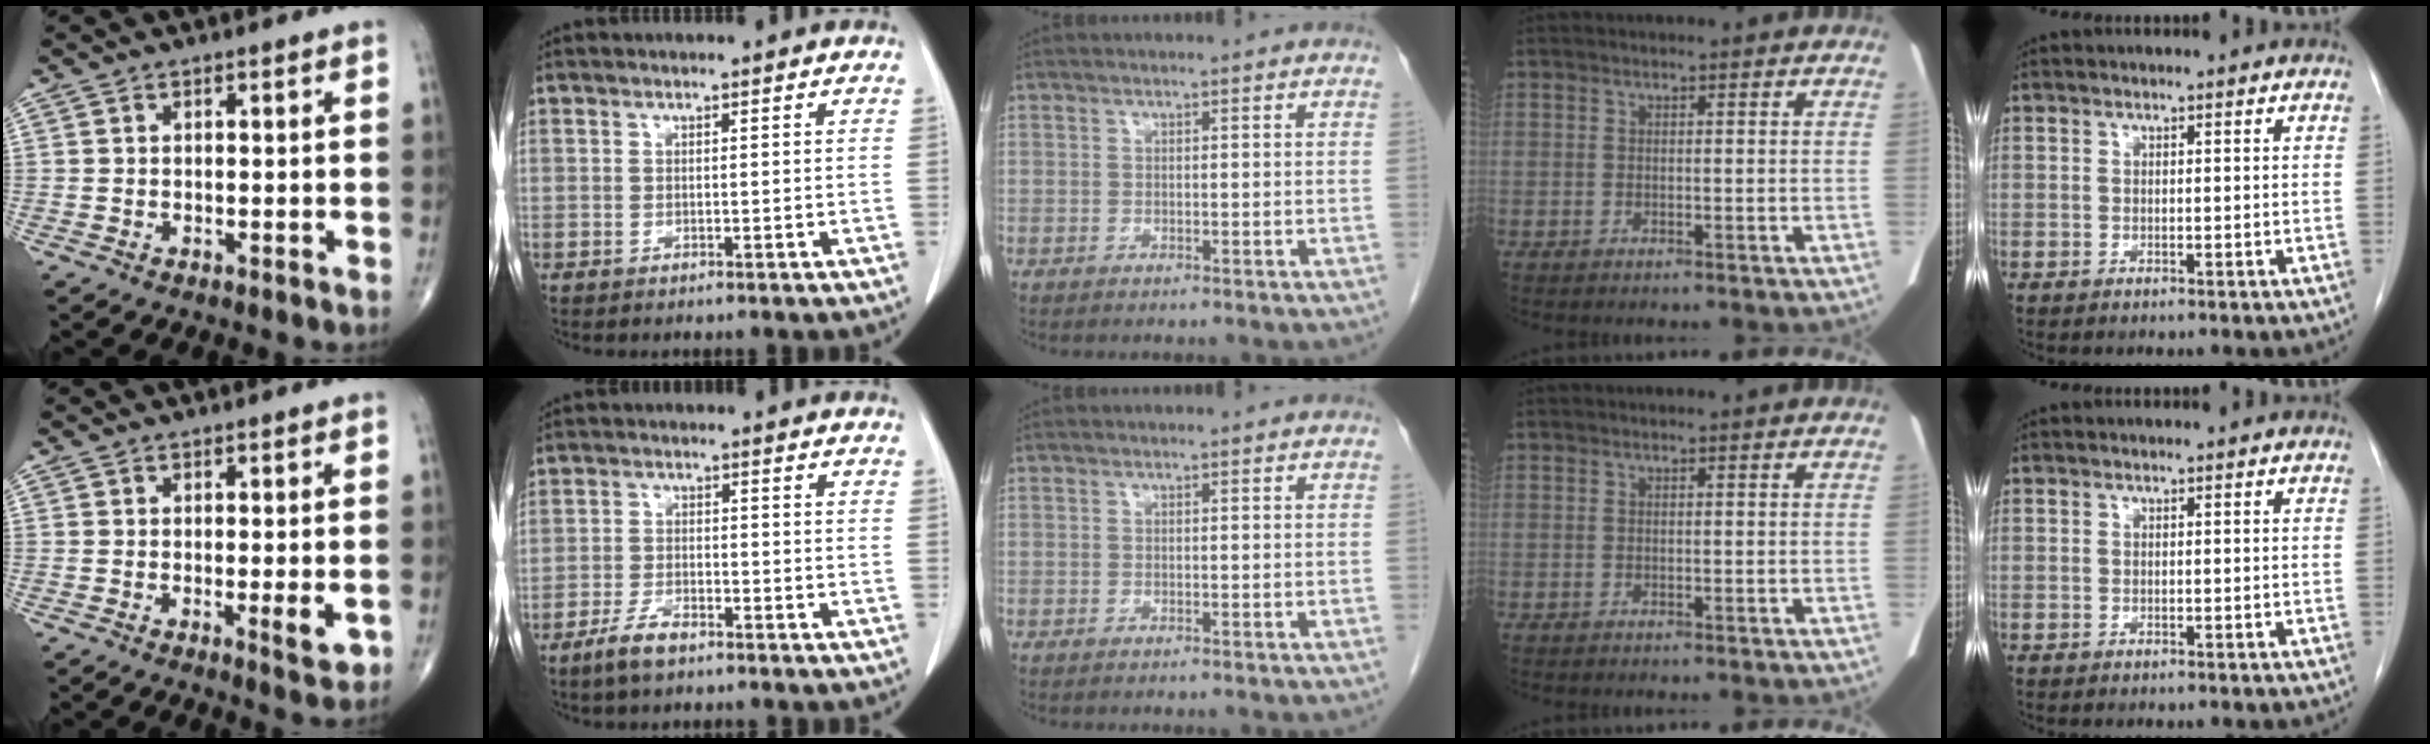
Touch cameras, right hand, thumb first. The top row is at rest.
{"thumb": {"total": 3.6, "force": [-0.7, 0.9, 3.4], "torque": [-0.049, -0.010, -0.011]}, "index": {"total": 4.6, "force": [-3.4, 1.2, 2.7], "torque": [-0.060, -0.002, -0.066]}}